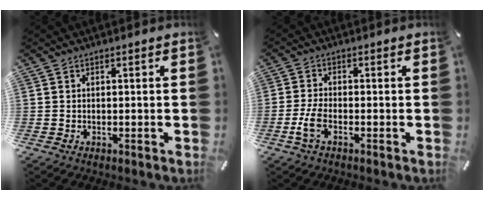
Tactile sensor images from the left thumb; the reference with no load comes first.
{"total": 4.5, "force": [-1.6, 1.8, 3.8], "torque": [-0.088, -0.003, -0.030]}